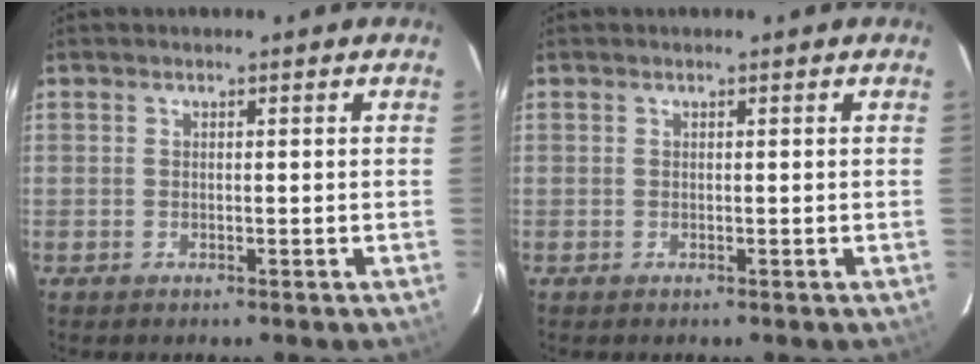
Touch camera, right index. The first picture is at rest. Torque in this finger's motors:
{"motor_torque": [0.25, 0.24, 0.00, 0.00]}